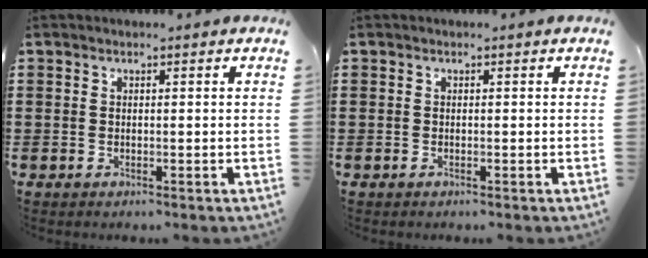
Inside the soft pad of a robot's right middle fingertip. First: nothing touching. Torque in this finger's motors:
{"motor_torque": [-1.00, 0.46, 0.04, 0.00]}